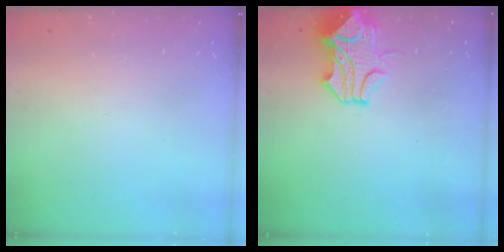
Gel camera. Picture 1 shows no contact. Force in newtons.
{"total": 2.1, "press": 1.5, "slide": 1.5}